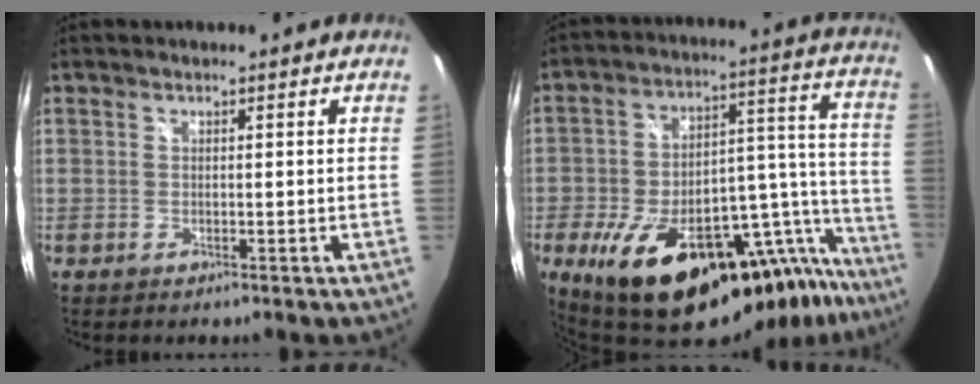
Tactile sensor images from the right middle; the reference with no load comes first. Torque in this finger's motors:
{"motor_torque": [1.13, -1.01, 1.05, 0.21]}